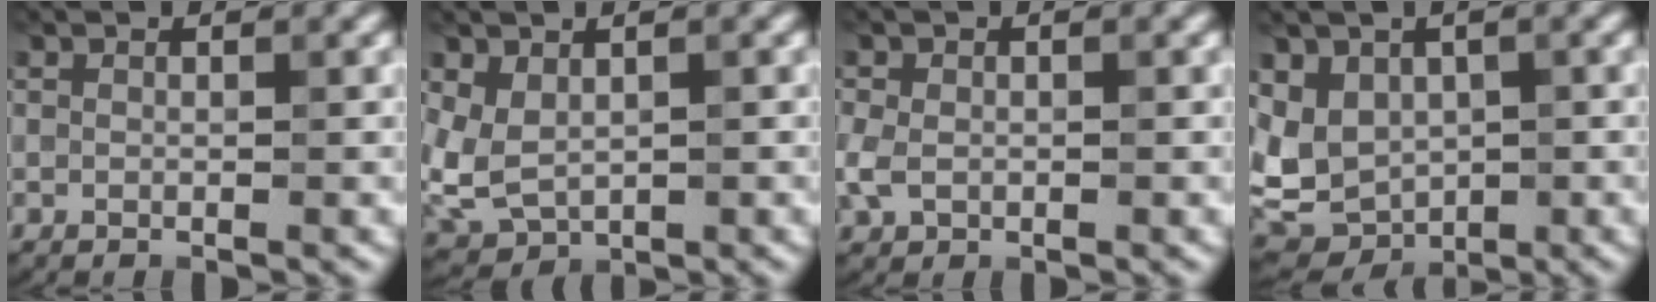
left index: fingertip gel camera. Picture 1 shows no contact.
{"total": 3.7, "force": [0.6, 2.7, 2.5], "torque": [-0.057, -0.012, 0.020]}
{"total": 2.5, "force": [-0.6, 1.9, 1.5], "torque": [-0.038, -0.003, -0.015]}
{"total": 5.3, "force": [0.4, 4.1, 3.4], "torque": [-0.059, -0.009, 0.009]}